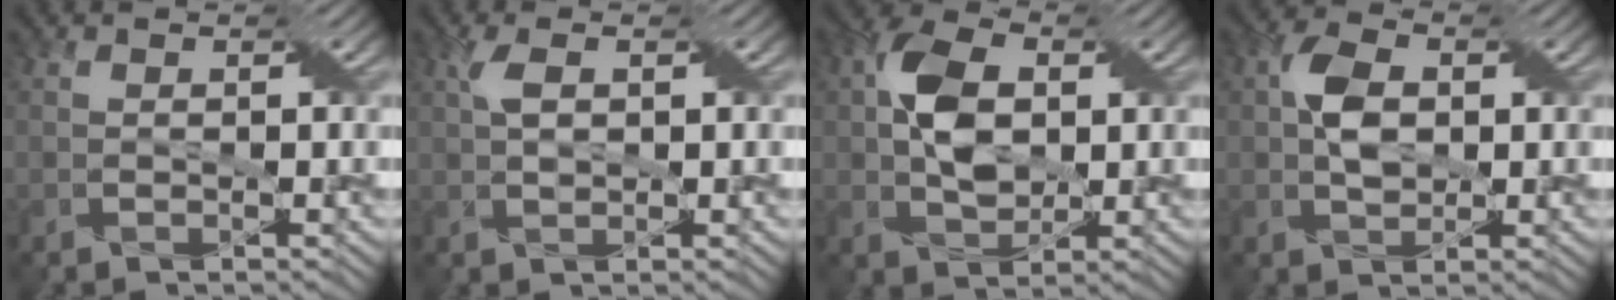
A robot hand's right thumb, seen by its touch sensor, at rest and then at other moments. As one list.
[{"total": 2.7, "force": [0.8, 1.2, 2.3], "torque": [-0.054, 0.008, 0.017]}, {"total": 7.3, "force": [0.9, 4.7, 5.5], "torque": [-0.113, 0.010, 0.012]}, {"total": 4.6, "force": [0.5, 3.0, 3.5], "torque": [-0.072, 0.006, 0.003]}]